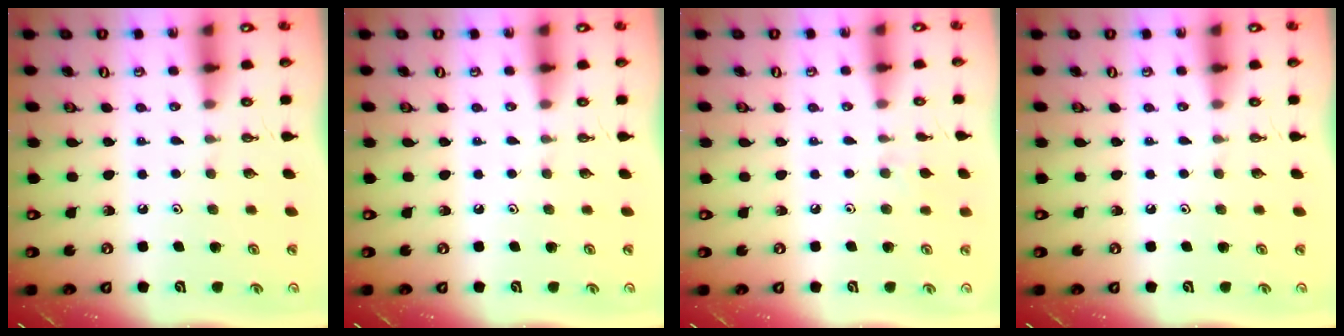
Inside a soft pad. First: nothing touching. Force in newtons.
{"total": 0.0}
{"total": 6.1, "press": 6.1, "slide": 0.8}
{"total": 0.0}